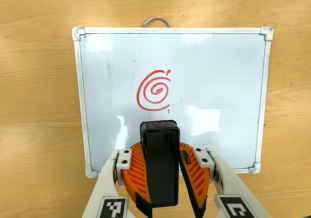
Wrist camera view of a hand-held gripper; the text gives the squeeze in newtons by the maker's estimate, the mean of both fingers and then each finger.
{"total": 9.6, "left": 10.1, "right": 9.1}